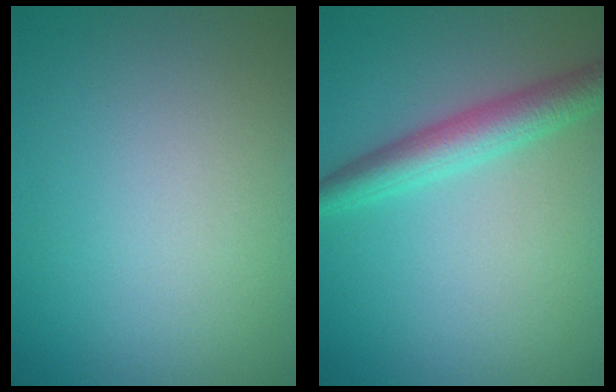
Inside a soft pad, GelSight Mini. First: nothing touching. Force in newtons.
{"total": 3.9, "press": 3.9, "slide": 0.0}